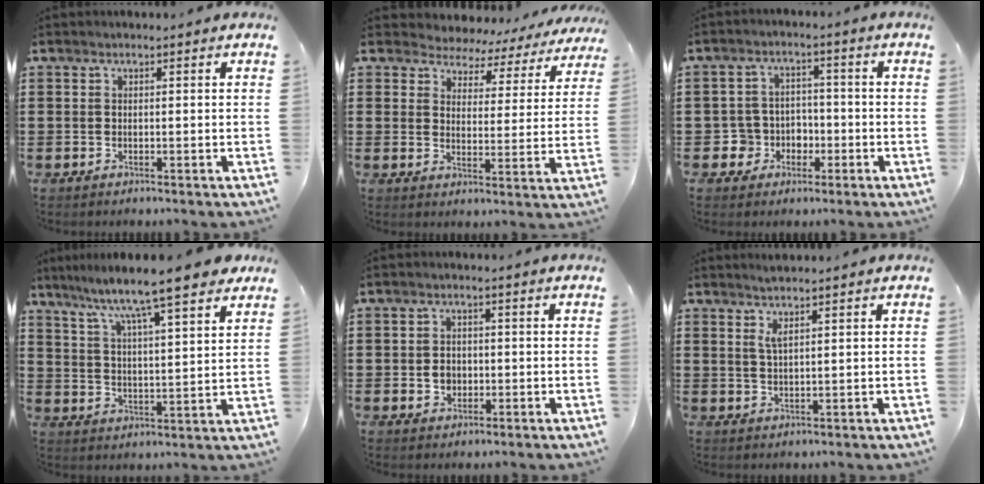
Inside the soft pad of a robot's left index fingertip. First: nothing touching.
{"total": 3.6, "force": [3.4, 1.2, -0.2], "torque": [-0.021, -0.024, 0.053]}
{"total": 4.7, "force": [-1.7, 4.2, 1.3], "torque": [-0.036, 0.012, -0.032]}
{"total": 8.5, "force": [7.4, -0.2, 4.2], "torque": [-0.106, -0.049, 0.118]}
{"total": 2.6, "force": [-0.4, 2.2, 1.3], "torque": [-0.032, 0.003, -0.009]}
{"total": 2.2, "force": [1.5, 0.1, 1.6], "torque": [-0.035, 0.001, 0.027]}